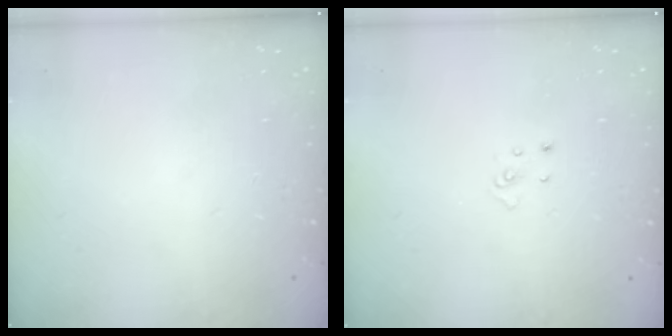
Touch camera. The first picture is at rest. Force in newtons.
{"total": 3.0, "press": 2.9, "slide": 0.3}